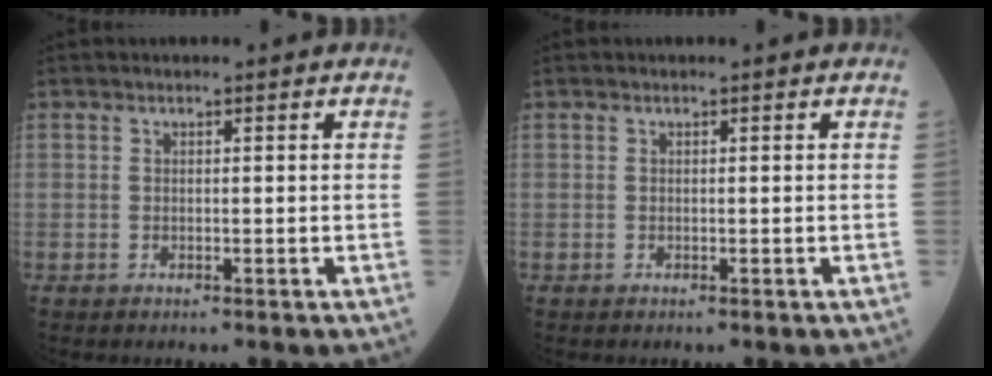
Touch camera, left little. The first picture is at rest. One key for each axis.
{"total": 0.0}